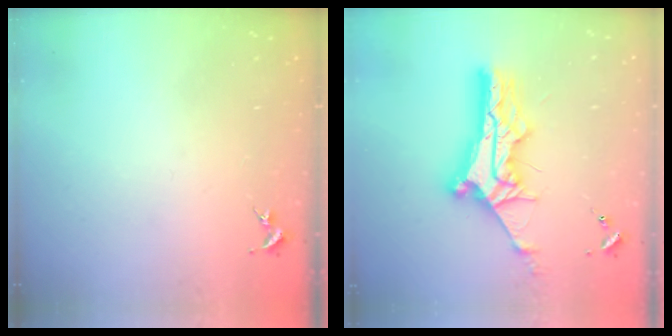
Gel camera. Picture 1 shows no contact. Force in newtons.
{"total": 11.3, "press": 11.2, "slide": 1.1}